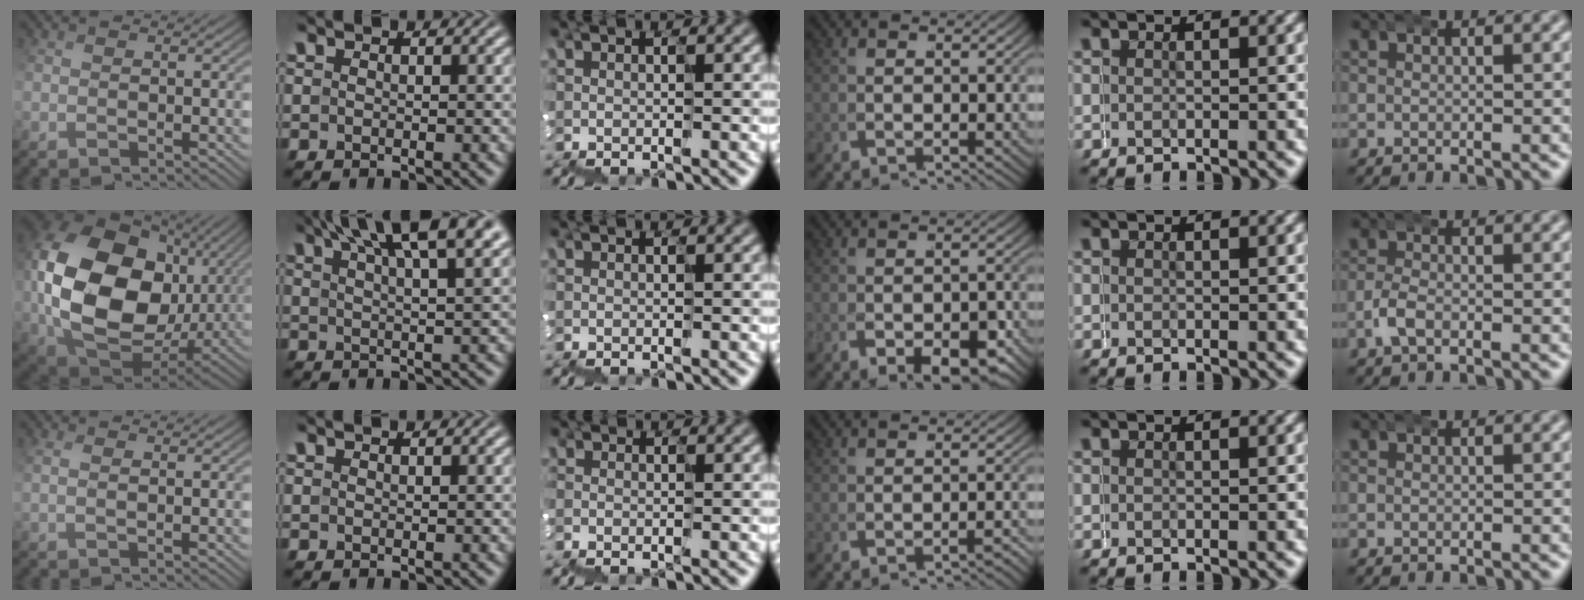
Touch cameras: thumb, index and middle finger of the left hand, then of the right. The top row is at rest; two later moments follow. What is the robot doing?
{"motion": "wrap", "object": "belt"}